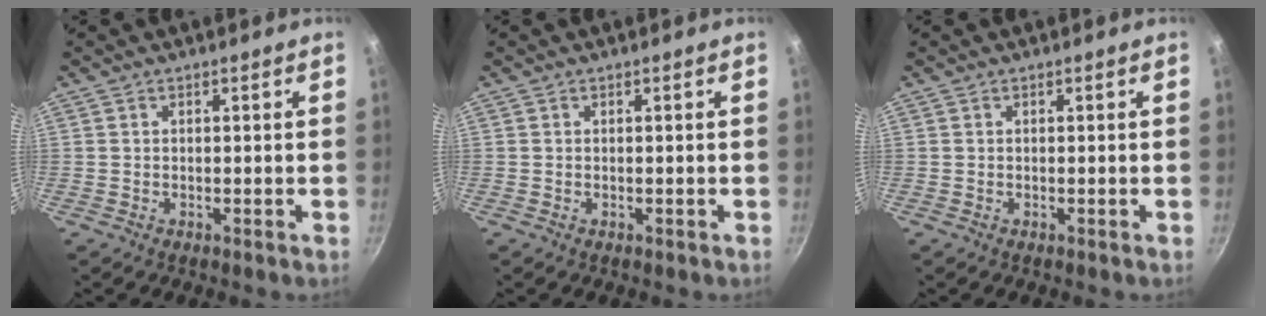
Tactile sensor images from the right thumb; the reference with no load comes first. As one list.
[{"total": 0.0}, {"total": 0.0}]